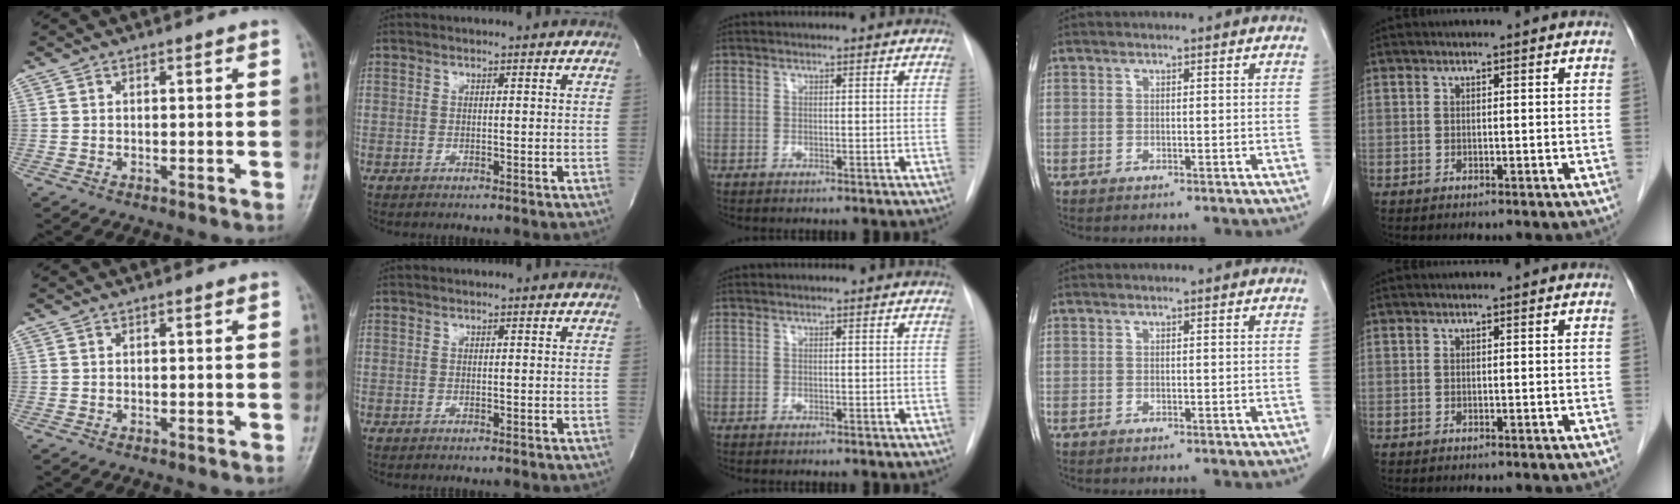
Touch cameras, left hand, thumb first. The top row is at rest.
{}